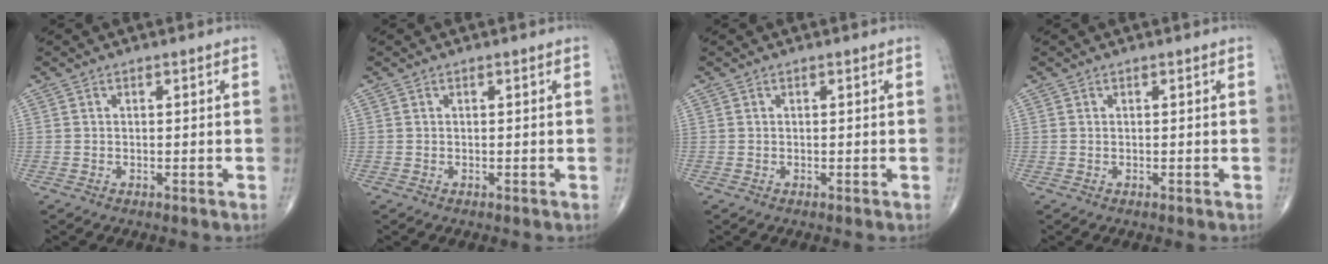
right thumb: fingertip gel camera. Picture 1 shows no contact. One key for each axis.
{"total": 0.0}
{"total": 0.0}
{"total": 0.0}